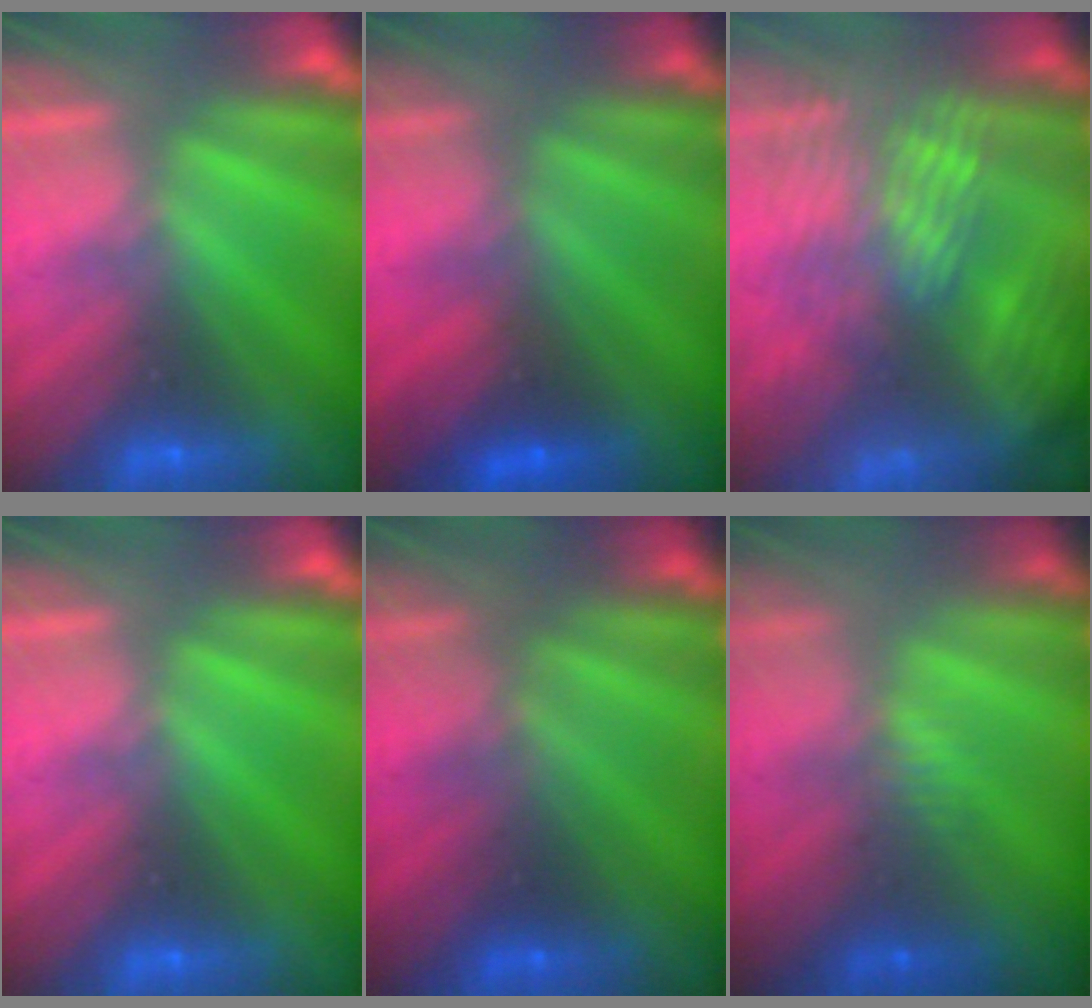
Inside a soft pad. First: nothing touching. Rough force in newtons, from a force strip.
{"total": 1.6}
{"total": 9.1}
{"total": 0.0}
{"total": 1.8}
{"total": 2.4}